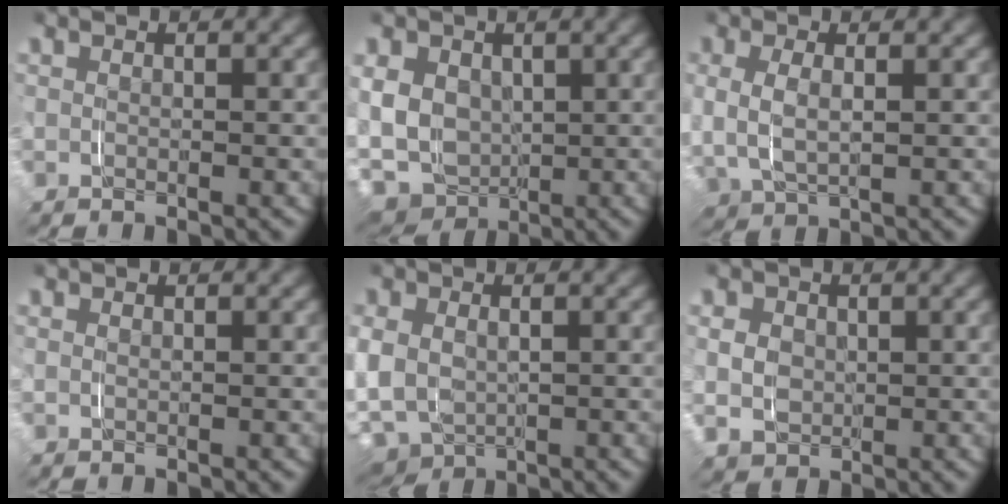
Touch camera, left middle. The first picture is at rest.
{"total": 11.6, "force": [-2.1, 10.8, 3.6], "torque": [-0.099, -0.050, -0.032]}
{"total": 1.5, "force": [0.8, 1.2, 0.6], "torque": [-0.024, -0.003, 0.008]}
{"total": 0.0}
{"total": 8.5, "force": [-3.1, 7.6, 2.2], "torque": [-0.070, -0.035, -0.046]}
{"total": 2.4, "force": [0.0, 2.4, 0.2], "torque": [-0.008, -0.017, 0.009]}